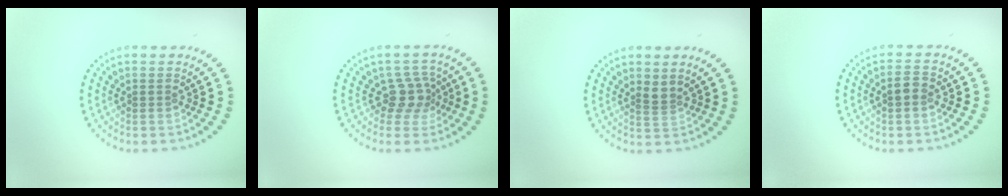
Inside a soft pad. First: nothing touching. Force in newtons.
{"total": 2.8, "press": 2.1, "slide": 1.8}
{"total": 1.2, "press": 0.8, "slide": 0.9}
{"total": 1.7, "press": 1.7, "slide": 0.1}